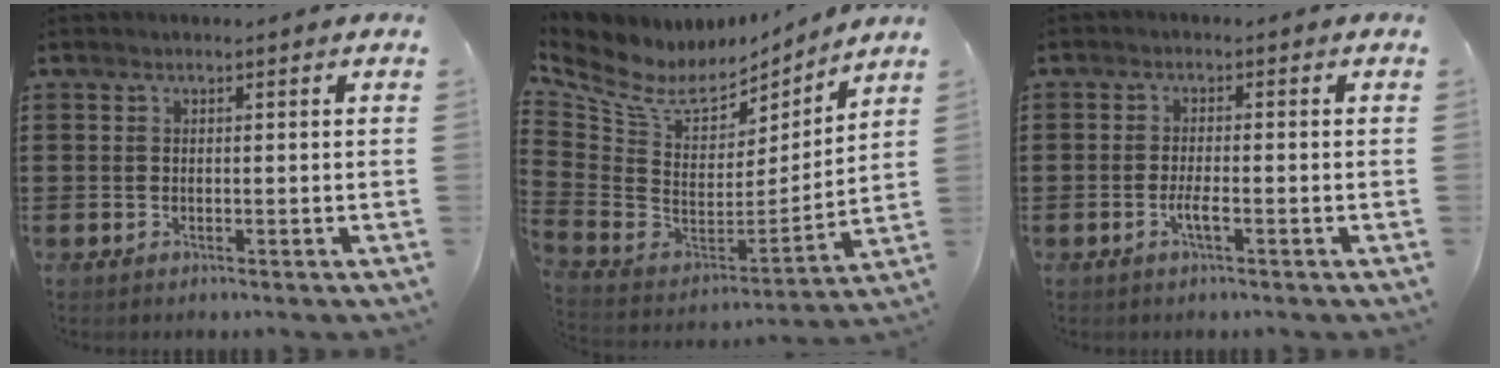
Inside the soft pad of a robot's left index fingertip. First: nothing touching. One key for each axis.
{"total": 7.3, "fx": 5.2, "fy": 4.2, "fz": 3.0, "tx": -0.096, "ty": -0.042, "tz": 0.092}
{"total": 2.4, "fx": -0.9, "fy": 0.3, "fz": 2.3, "tx": -0.047, "ty": -0.004, "tz": -0.018}